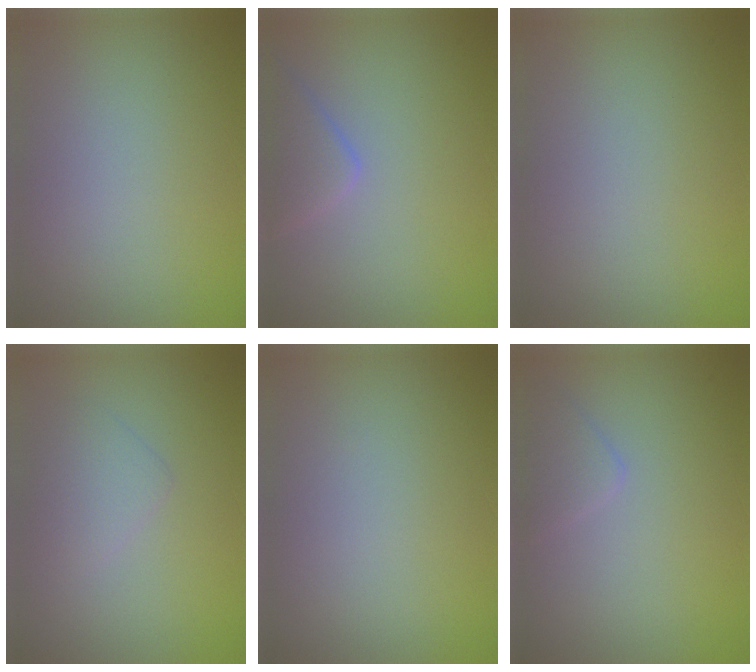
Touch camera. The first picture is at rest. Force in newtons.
{"total": 2.7, "press": 2.7, "slide": 0.1}
{"total": 0.0}
{"total": 1.8, "press": 1.8, "slide": 0.1}
{"total": 0.0}
{"total": 1.6, "press": 1.6, "slide": 0.1}